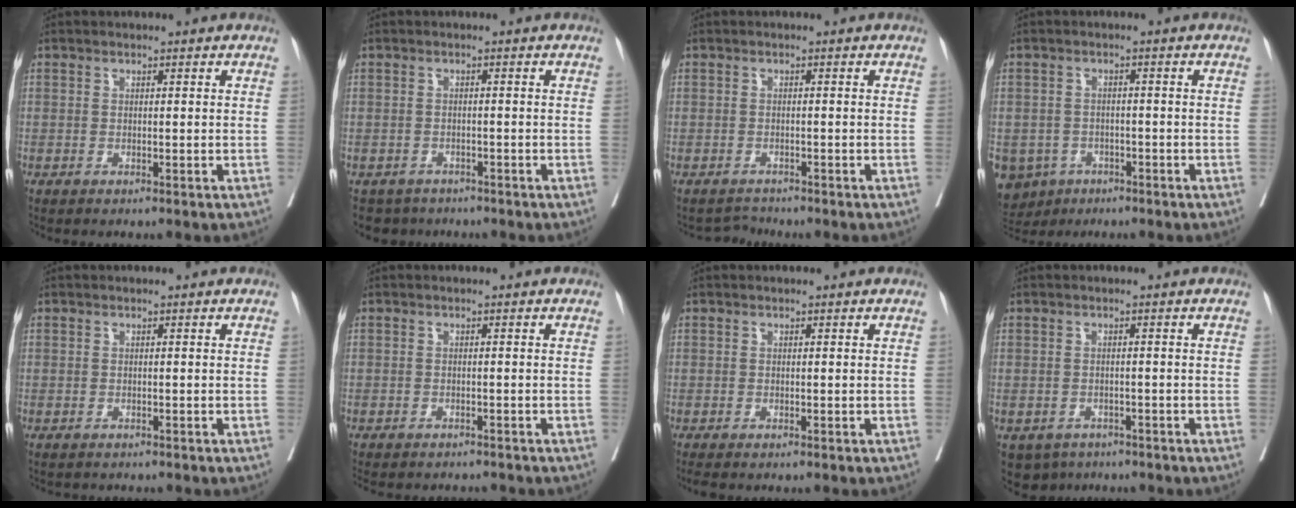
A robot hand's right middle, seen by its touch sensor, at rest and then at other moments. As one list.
[{"total": 3.6, "force": [-2.9, 2.0, -0.4], "torque": [0.007, 0.001, -0.048]}, {"total": 1.6, "force": [-1.4, 0.1, -0.8], "torque": [0.015, -0.009, -0.021]}, {"total": 8.2, "force": [-4.9, 6.4, 1.7], "torque": [-0.044, -0.004, -0.070]}, {"total": 1.8, "force": [-1.5, 0.8, 0.1], "torque": [-0.011, -0.002, -0.025]}, {"total": 7.7, "force": [-7.0, 2.4, 2.1], "torque": [-0.032, -0.006, -0.086]}, {"total": 2.2, "force": [-1.9, -0.1, 1.1], "torque": [-0.015, -0.005, -0.025]}, {"total": 4.6, "force": [-3.1, 3.3, 0.6], "torque": [-0.007, 0.002, -0.043]}]